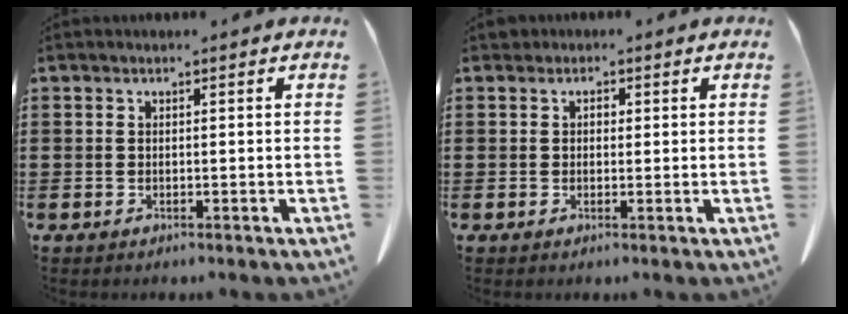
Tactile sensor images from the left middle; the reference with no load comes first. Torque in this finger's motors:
{"motor_torque": [-0.01, 0.05, 0.01, 0.01]}